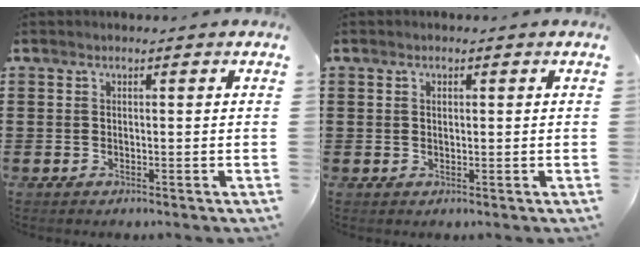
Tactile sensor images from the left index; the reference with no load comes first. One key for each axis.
{"total": 0.6, "fx": 0.3, "fy": 0.5, "fz": 0.3, "tx": -0.008, "ty": 0.002, "tz": 0.006}